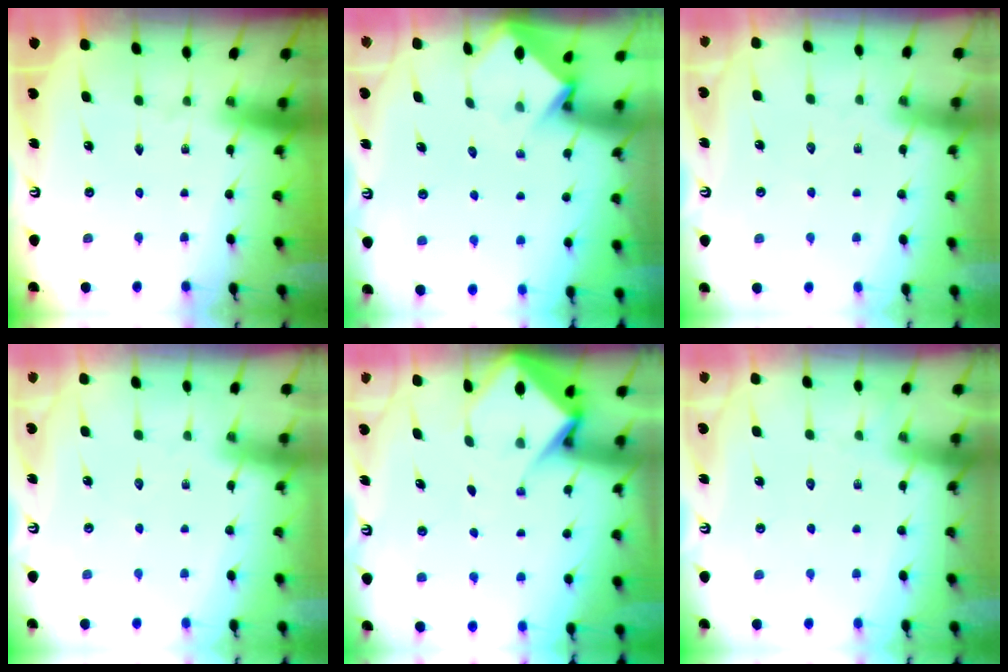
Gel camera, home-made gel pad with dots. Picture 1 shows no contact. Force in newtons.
{"total": 3.6, "press": 3.6, "slide": 0.3}
{"total": 2.5, "press": 2.4, "slide": 0.4}
{"total": 2.5, "press": 2.4, "slide": 0.4}
{"total": 7.4, "press": 7.3, "slide": 0.8}
{"total": 5.5, "press": 5.5, "slide": 0.7}